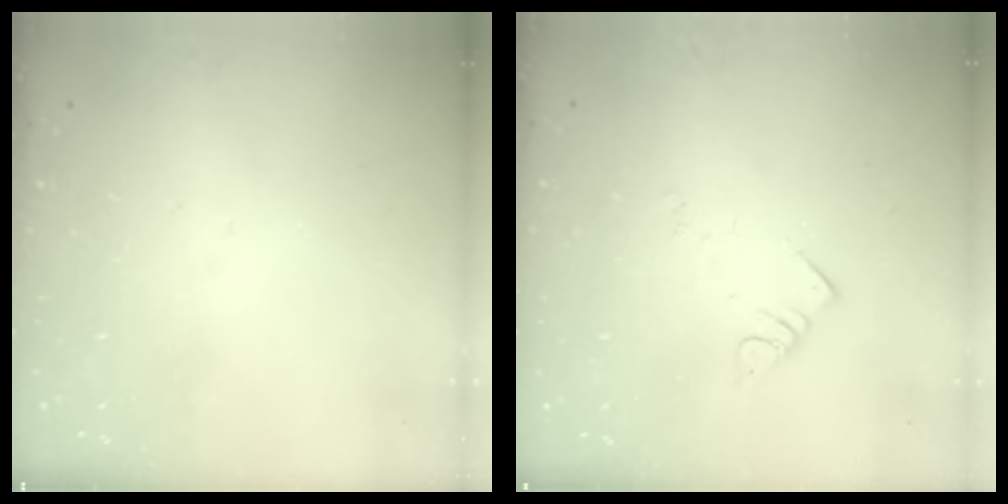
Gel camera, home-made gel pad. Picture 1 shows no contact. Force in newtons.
{"total": 3.6, "press": 3.6, "slide": 0.6}